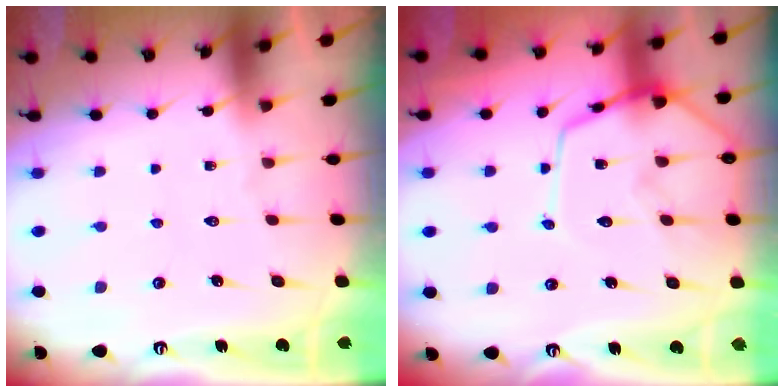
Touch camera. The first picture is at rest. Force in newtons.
{"total": 11.3, "press": 11.3, "slide": 1.1}